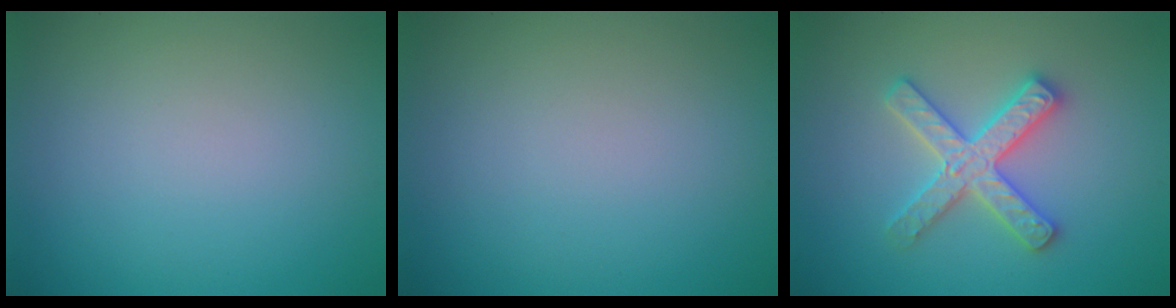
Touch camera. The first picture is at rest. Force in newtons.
{"total": 0.0}
{"total": 4.5, "press": 4.5, "slide": 0.6}